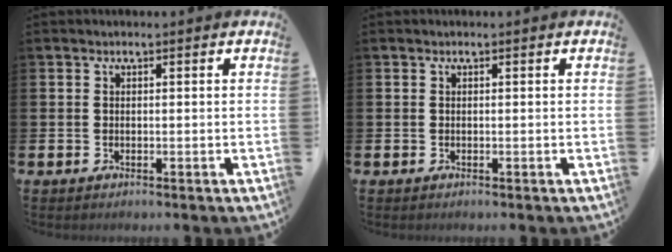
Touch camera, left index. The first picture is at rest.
{"total": 0.0}